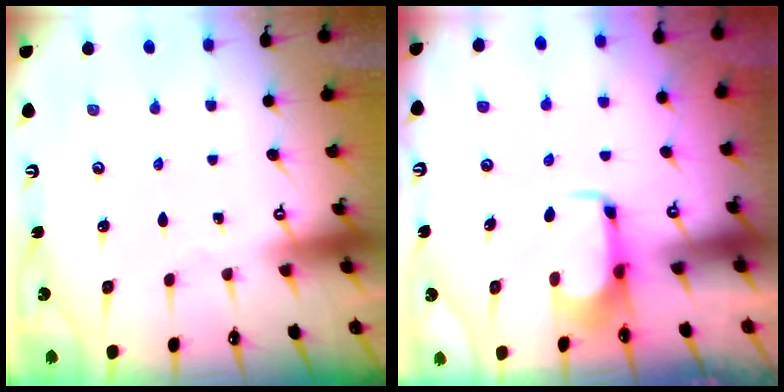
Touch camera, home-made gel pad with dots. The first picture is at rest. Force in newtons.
{"total": 2.0, "press": 1.9, "slide": 0.4}